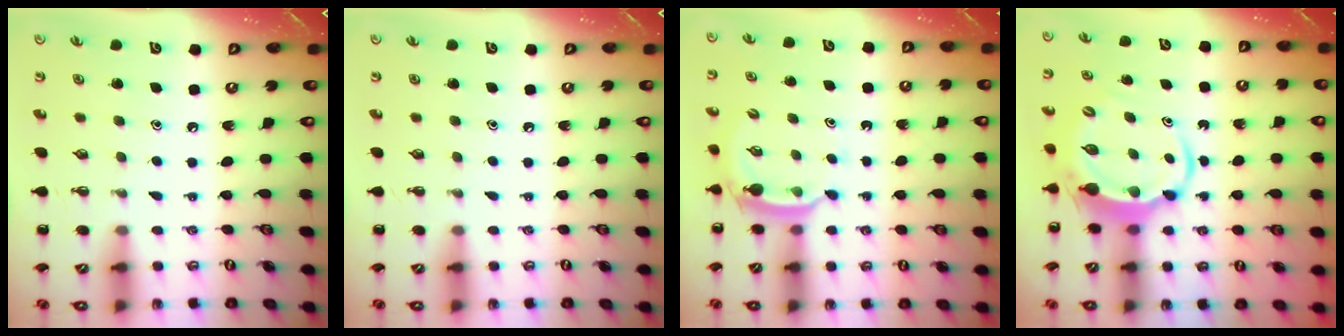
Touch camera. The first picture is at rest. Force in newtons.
{"total": 0.0}
{"total": 4.0, "press": 3.9, "slide": 0.8}
{"total": 5.8, "press": 5.8, "slide": 1.0}